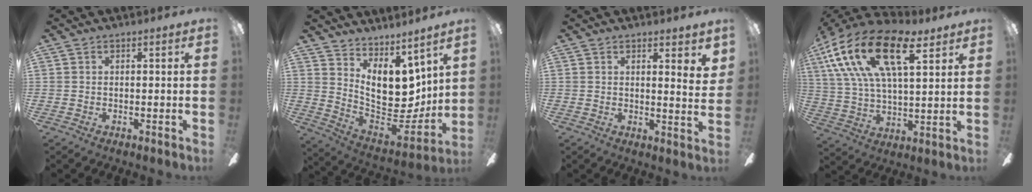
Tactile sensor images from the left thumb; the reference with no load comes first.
{"total": 16.2, "force": [6.7, 9.0, 11.7], "torque": [-0.207, -0.075, 0.126]}
{"total": 4.2, "force": [2.6, 1.0, 3.1], "torque": [-0.040, -0.021, 0.041]}
{"total": 22.1, "force": [11.0, 10.5, 16.0], "torque": [-0.323, -0.032, 0.185]}